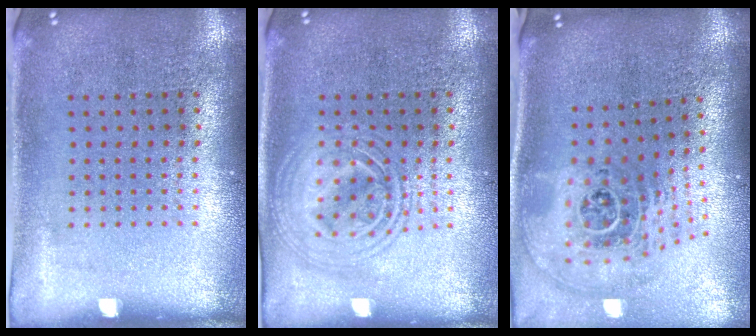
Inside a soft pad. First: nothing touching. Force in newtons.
{"total": 2.9, "press": 2.9, "slide": 0.4}
{"total": 2.8, "press": 1.8, "slide": 2.1}